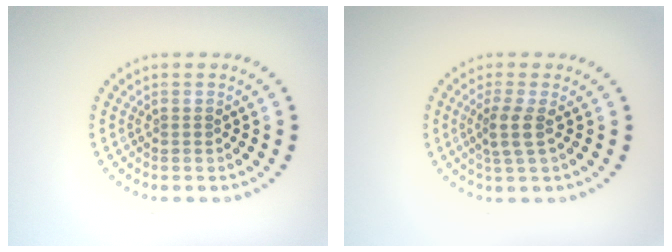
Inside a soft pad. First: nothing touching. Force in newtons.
{"total": 2.2, "press": 1.7, "slide": 1.3}